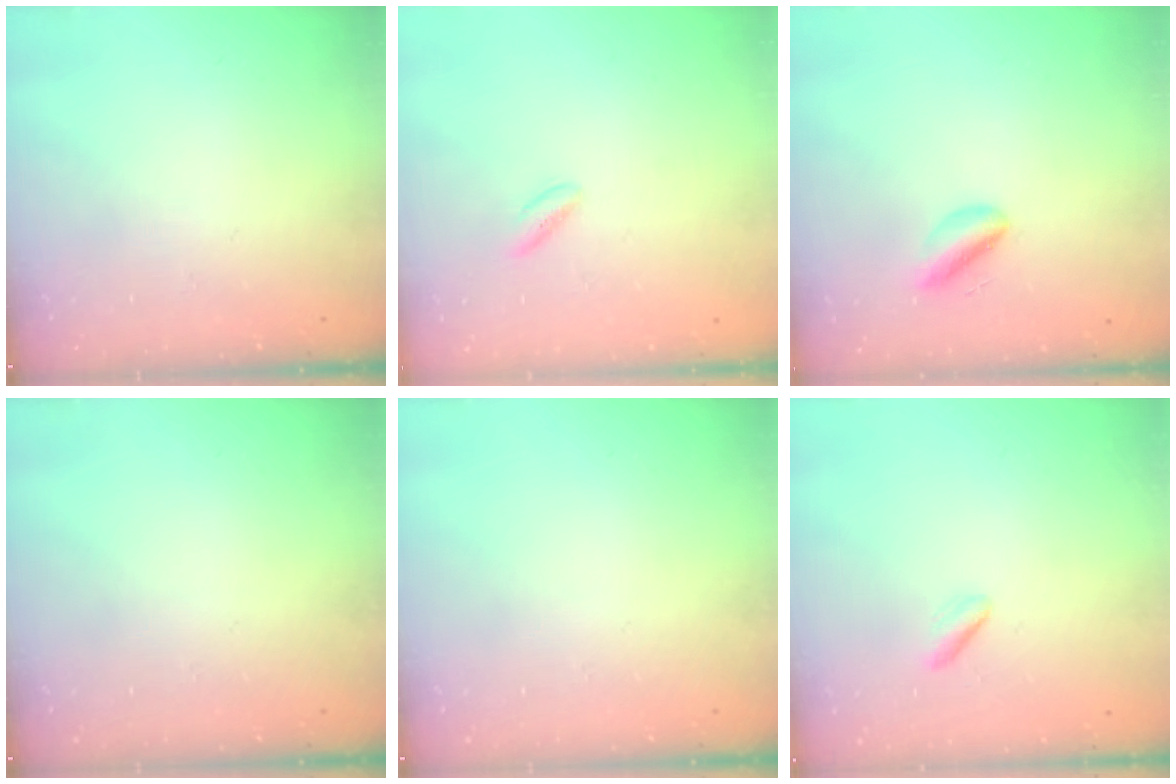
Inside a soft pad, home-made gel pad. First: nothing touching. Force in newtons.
{"total": 0.8, "press": 0.5, "slide": 0.6}
{"total": 4.4, "press": 4.1, "slide": 1.4}
{"total": 0.0}
{"total": 0.0}
{"total": 1.7, "press": 1.6, "slide": 0.6}